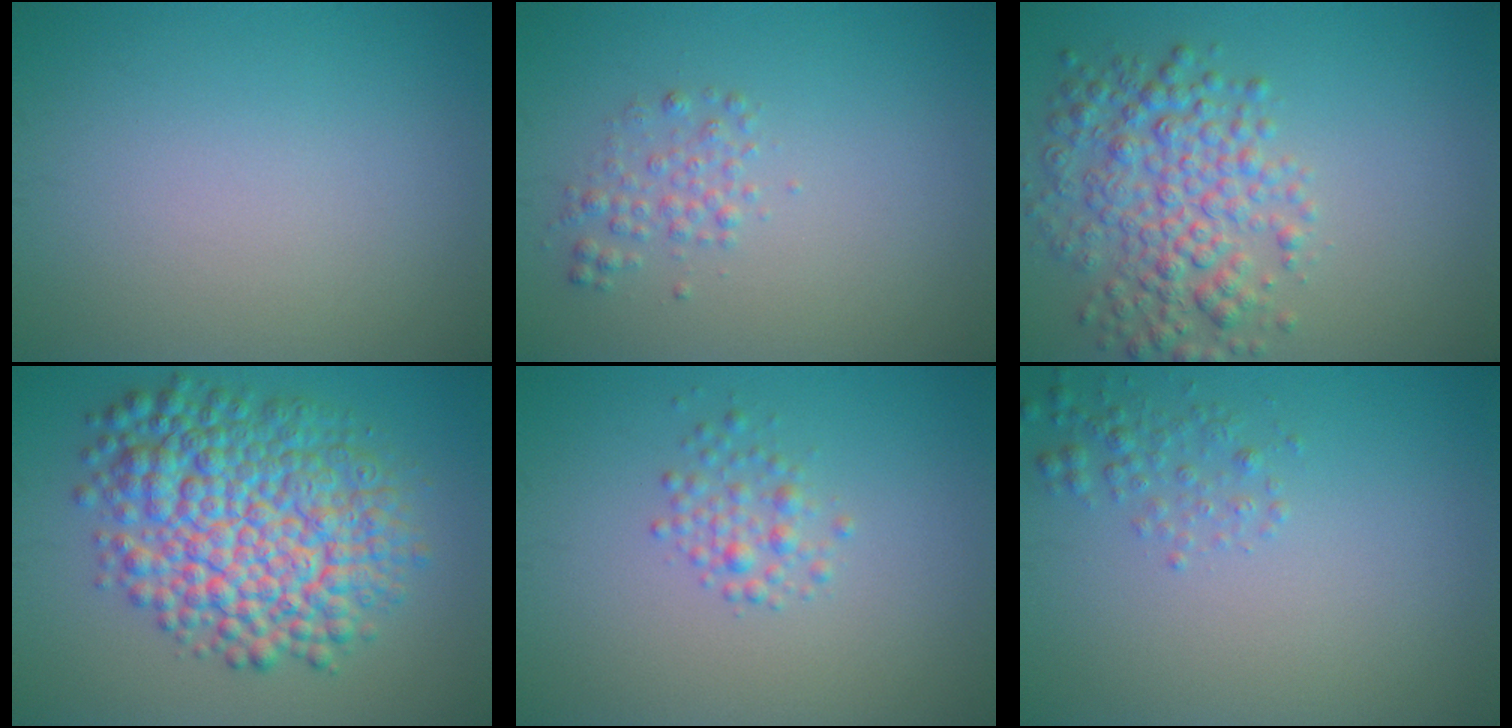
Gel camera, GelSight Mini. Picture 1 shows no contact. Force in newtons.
{"total": 1.6, "press": 1.6, "slide": 0.0}
{"total": 5.7, "press": 5.7, "slide": 0.2}
{"total": 10.6, "press": 10.6, "slide": 0.1}
{"total": 1.8, "press": 1.8, "slide": 0.0}
{"total": 1.6, "press": 1.6, "slide": 0.1}